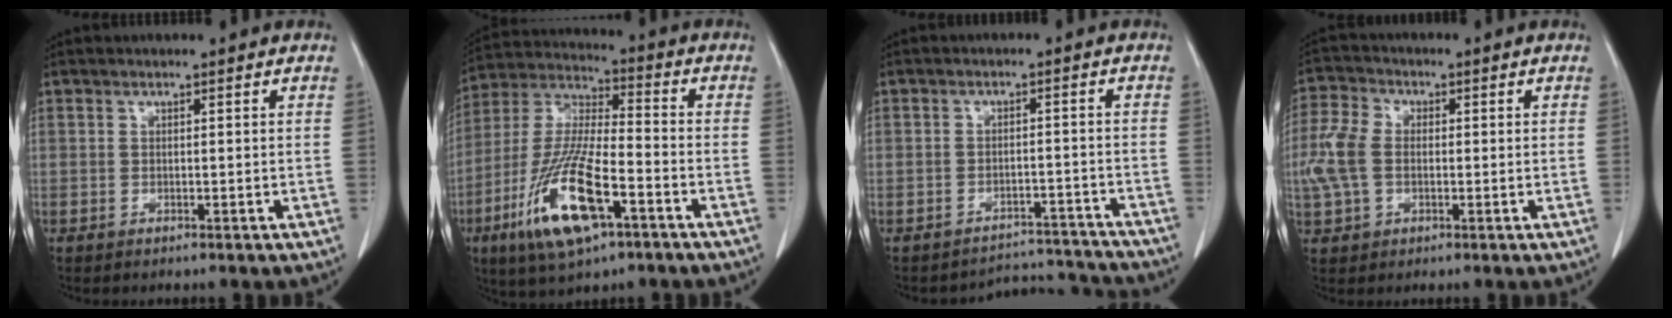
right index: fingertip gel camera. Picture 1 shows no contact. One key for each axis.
{"total": 16.5, "fx": -7.4, "fy": 4.0, "fz": 14.3, "tx": -0.306, "ty": -0.020, "tz": -0.130}
{"total": 6.9, "fx": -6.4, "fy": 1.3, "fz": -2.0, "tx": 0.036, "ty": 0.036, "tz": -0.078}
{"total": 7.4, "fx": -0.5, "fy": 5.1, "fz": 5.3, "tx": -0.149, "ty": 0.016, "tz": -0.012}